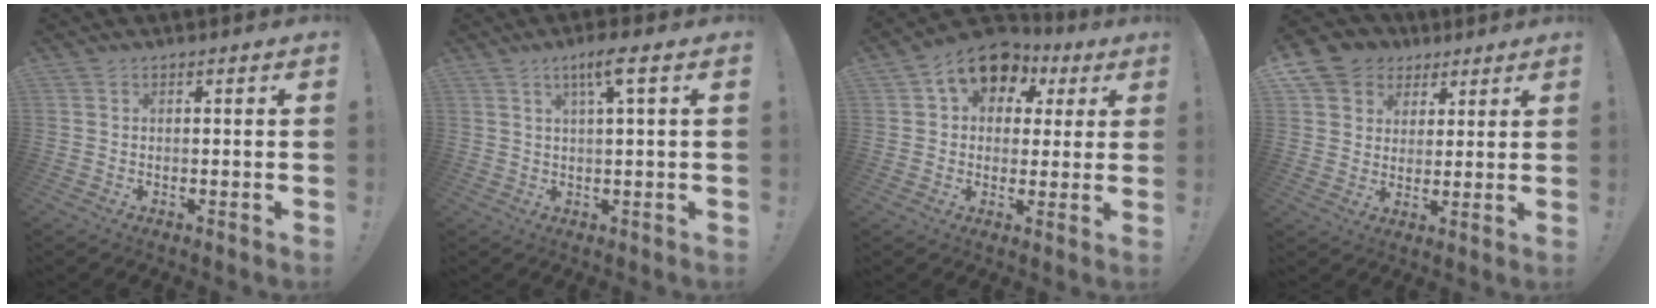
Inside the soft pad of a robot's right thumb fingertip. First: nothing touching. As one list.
[{"total": 5.5, "force": [2.4, 0.2, 5.0], "torque": [-0.091, -0.001, 0.033]}, {"total": 12.3, "force": [6.1, 8.7, 6.1], "torque": [-0.099, -0.026, 0.116]}, {"total": 9.0, "force": [3.8, 7.9, 2.1], "torque": [-0.033, -0.023, 0.079]}]